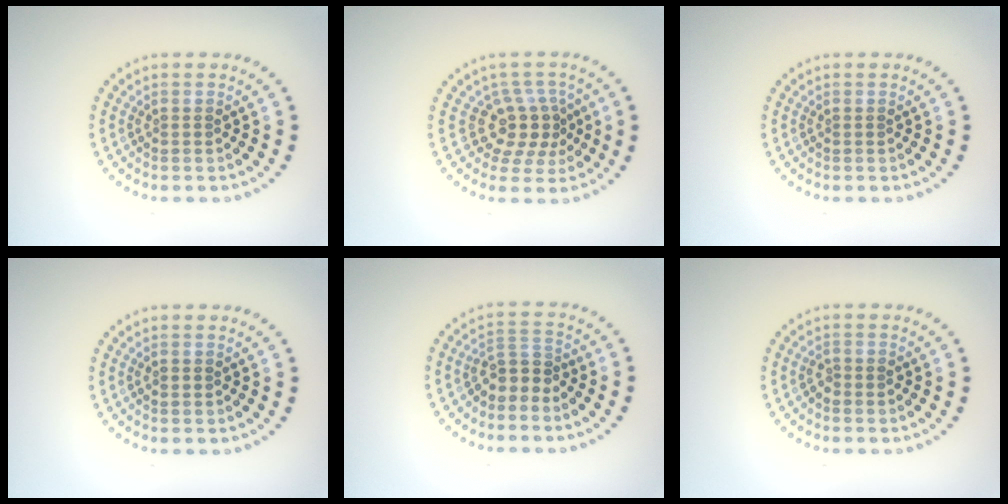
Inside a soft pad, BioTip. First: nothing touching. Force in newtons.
{"total": 3.5, "press": 2.6, "slide": 2.3}
{"total": 0.0}
{"total": 0.8, "press": 0.8, "slide": 0.1}
{"total": 2.5, "press": 1.9, "slide": 1.6}
{"total": 0.9, "press": 0.9, "slide": 0.3}